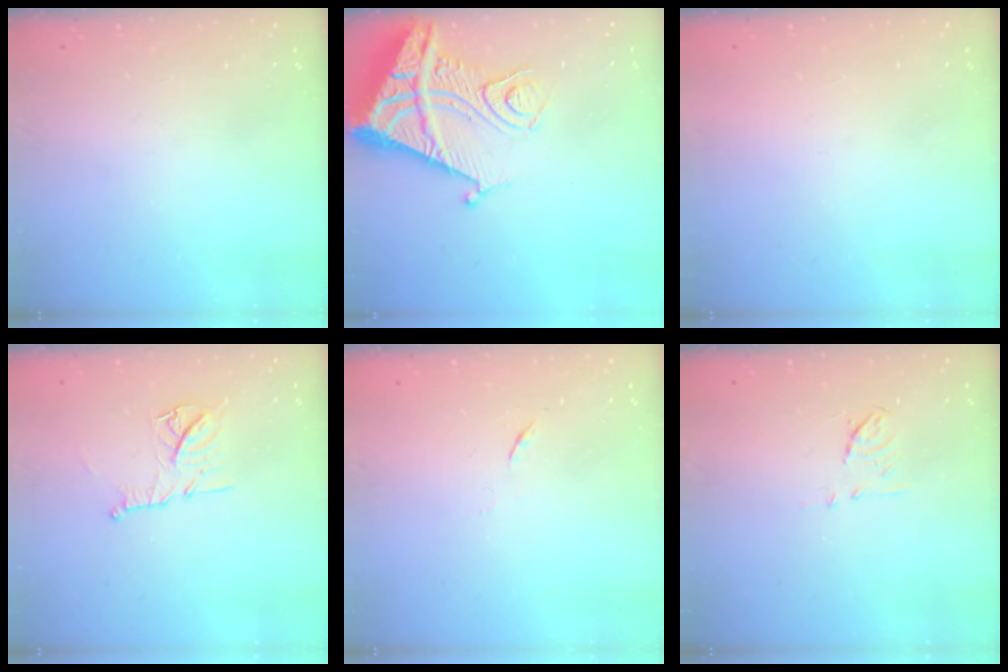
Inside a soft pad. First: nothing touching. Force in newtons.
{"total": 14.0, "press": 13.9, "slide": 1.8}
{"total": 1.6, "press": 1.6, "slide": 0.1}
{"total": 11.4, "press": 11.4, "slide": 0.6}
{"total": 3.5, "press": 3.4, "slide": 0.6}
{"total": 5.8, "press": 5.7, "slide": 1.1}